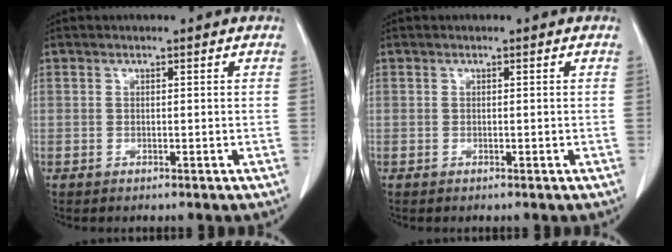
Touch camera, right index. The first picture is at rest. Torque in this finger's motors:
{"motor_torque": [0.04, -0.02, 0.01, 0.01]}